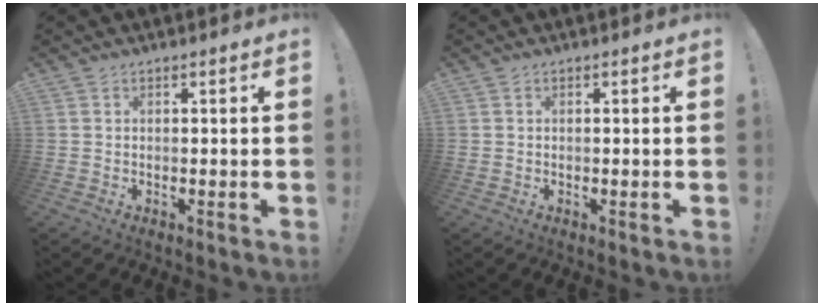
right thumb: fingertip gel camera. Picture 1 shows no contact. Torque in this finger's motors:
{"motor_torque": [0.09, -0.03, -0.08, 0.02, 0.01]}